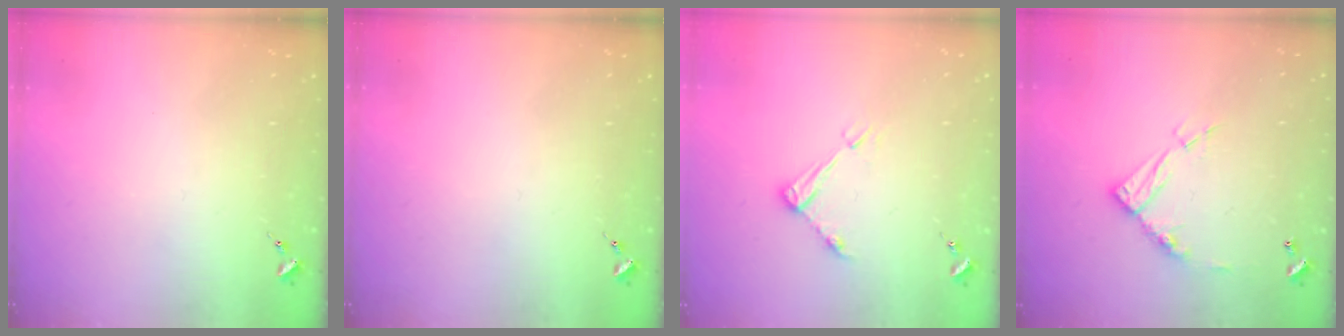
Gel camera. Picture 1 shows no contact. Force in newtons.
{"total": 0.0}
{"total": 6.5, "press": 6.4, "slide": 0.5}
{"total": 12.2, "press": 12.1, "slide": 0.9}